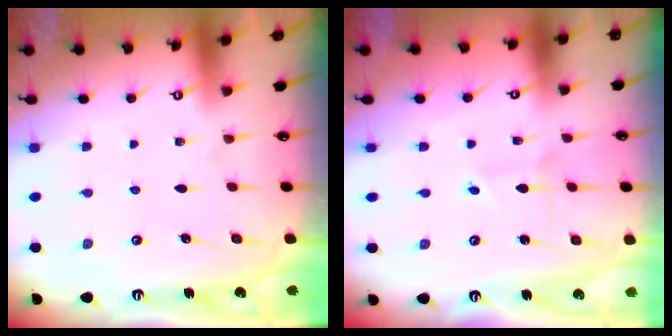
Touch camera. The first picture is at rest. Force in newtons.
{"total": 1.9, "press": 1.9, "slide": 0.1}